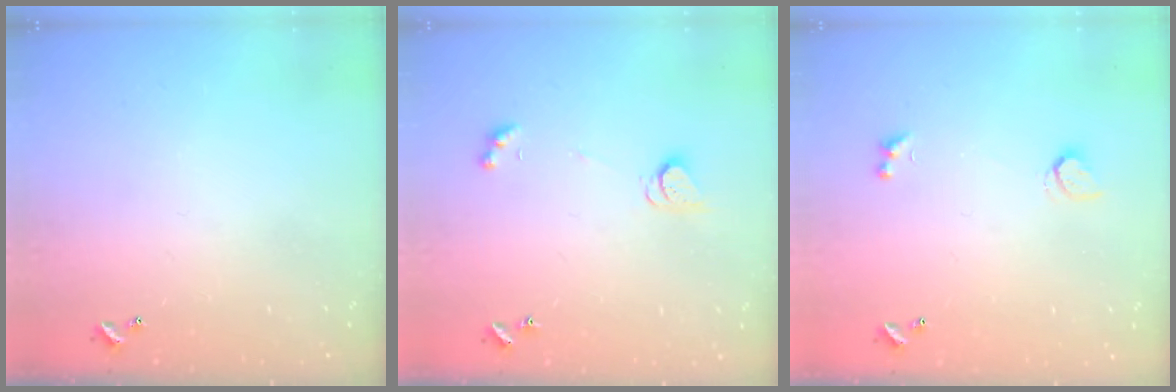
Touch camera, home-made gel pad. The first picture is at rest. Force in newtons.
{"total": 2.5, "press": 2.4, "slide": 0.3}
{"total": 1.3, "press": 1.2, "slide": 0.4}